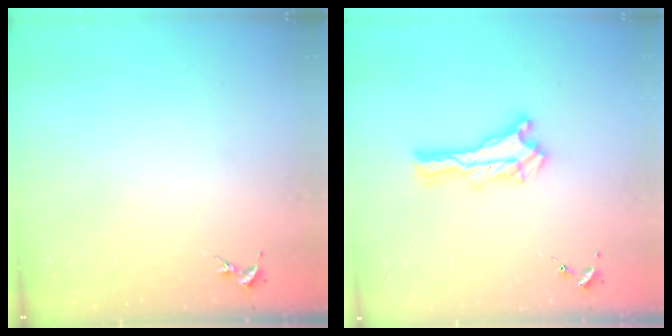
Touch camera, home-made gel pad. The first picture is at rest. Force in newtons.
{"total": 0.6, "press": 0.5, "slide": 0.2}